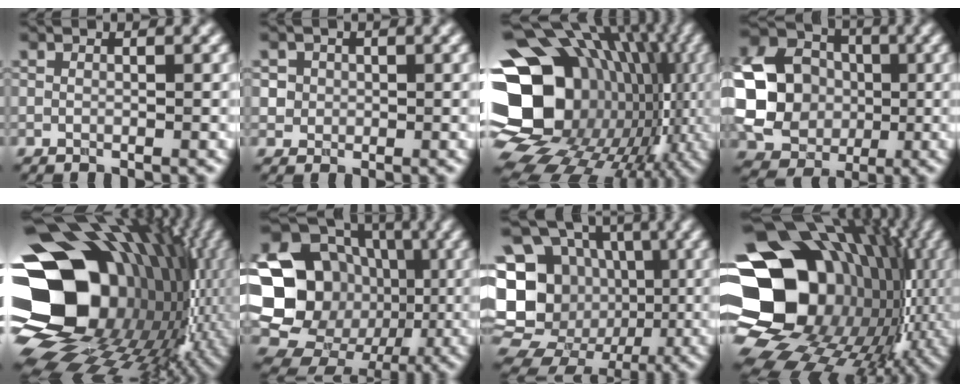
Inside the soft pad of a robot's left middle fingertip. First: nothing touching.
{"total": 2.1, "force": [0.7, 1.9, 0.6], "torque": [-0.006, 0.000, 0.023]}
{"total": 21.5, "force": [-1.2, 17.4, 12.6], "torque": [-0.216, 0.005, -0.039]}
{"total": 17.7, "force": [-0.1, 16.2, 7.1], "torque": [-0.169, -0.002, -0.041]}
{"total": 21.8, "force": [-1.0, 16.6, 14.1], "torque": [-0.263, -0.009, -0.021]}
{"total": 21.6, "force": [-0.5, 19.5, 9.3], "torque": [-0.203, 0.024, -0.040]}
{"total": 21.3, "force": [-1.7, 19.8, 7.7], "torque": [-0.195, 0.020, -0.066]}
{"total": 21.2, "force": [0.5, 17.3, 12.3], "torque": [-0.212, -0.014, 0.002]}